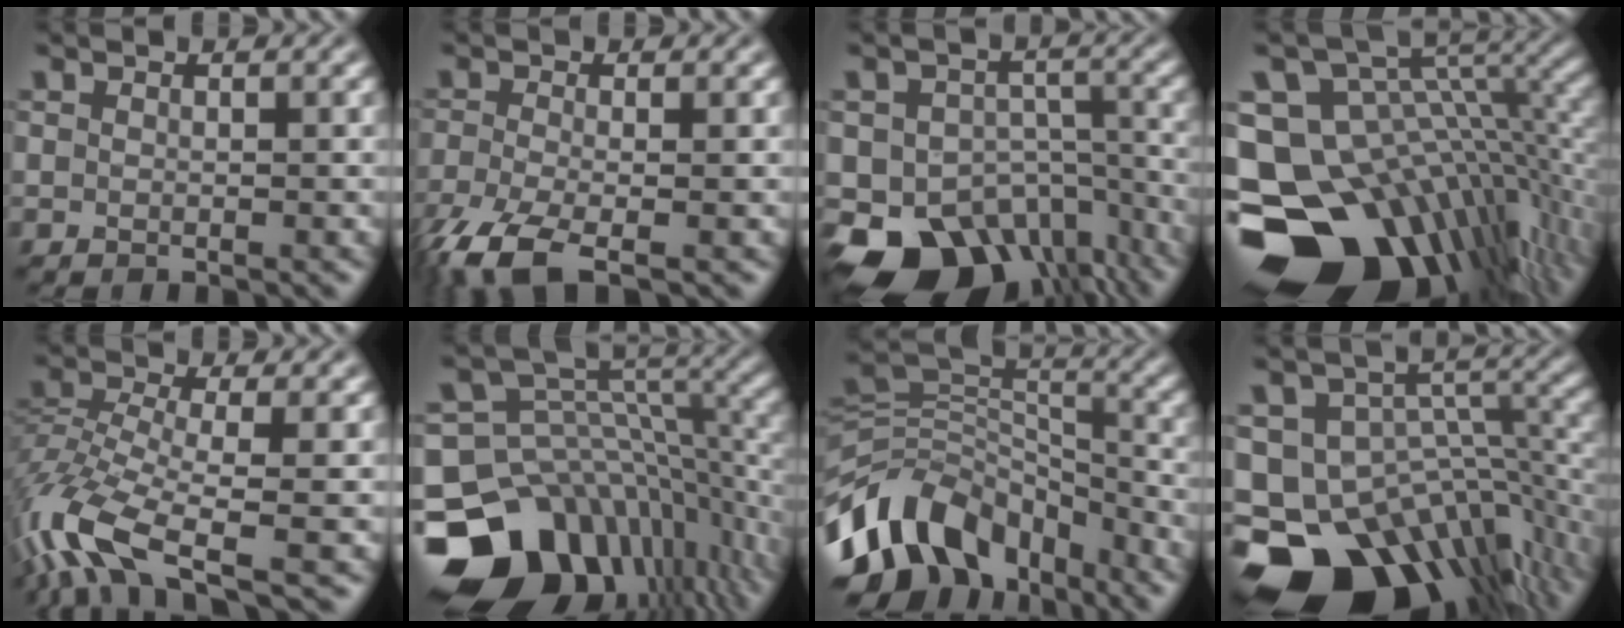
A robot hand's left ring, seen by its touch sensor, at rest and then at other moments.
{"total": 6.0, "force": [-4.0, 1.6, 4.1], "torque": [-0.096, -0.016, -0.085]}
{"total": 12.1, "force": [-7.7, 7.6, 5.5], "torque": [-0.082, -0.022, -0.106]}
{"total": 18.6, "force": [-8.0, 12.0, 11.6], "torque": [-0.186, 0.014, -0.104]}
{"total": 9.6, "force": [-5.8, 2.7, 7.1], "torque": [-0.158, -0.006, -0.116]}
{"total": 15.8, "force": [-8.3, 10.6, 8.3], "torque": [-0.169, -0.024, -0.129]}
{"total": 11.4, "force": [-6.5, 7.0, 6.2], "torque": [-0.105, 0.023, -0.137]}
{"total": 18.0, "force": [-11.7, 10.9, 8.4], "torque": [-0.143, -0.023, -0.153]}